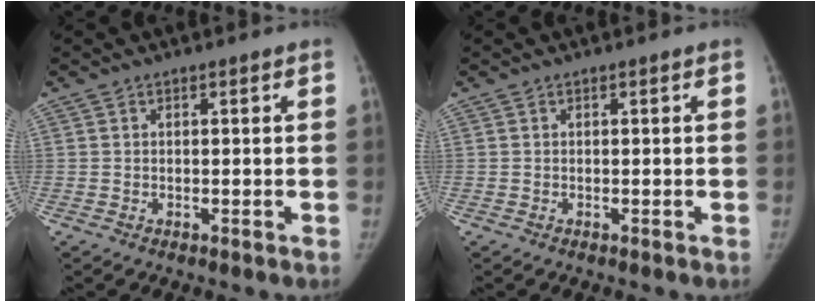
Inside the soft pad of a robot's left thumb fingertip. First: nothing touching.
{"total": 0.0}